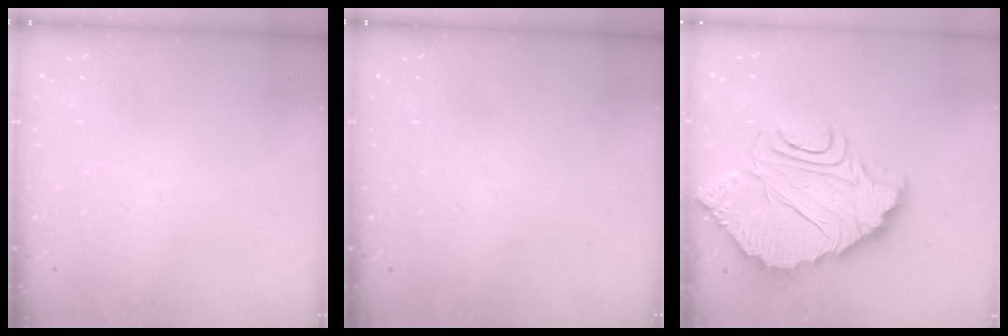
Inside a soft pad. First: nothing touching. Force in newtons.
{"total": 0.0}
{"total": 14.8, "press": 14.7, "slide": 1.1}